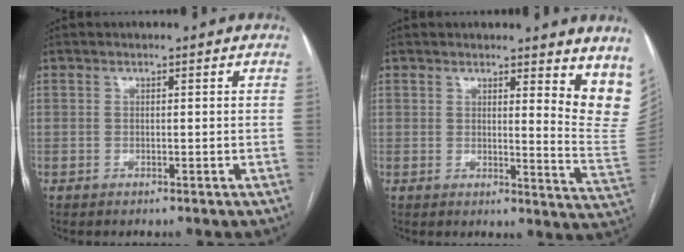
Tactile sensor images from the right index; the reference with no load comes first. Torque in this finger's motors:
{"motor_torque": [-0.10, 0.14, 0.06, 0.00]}